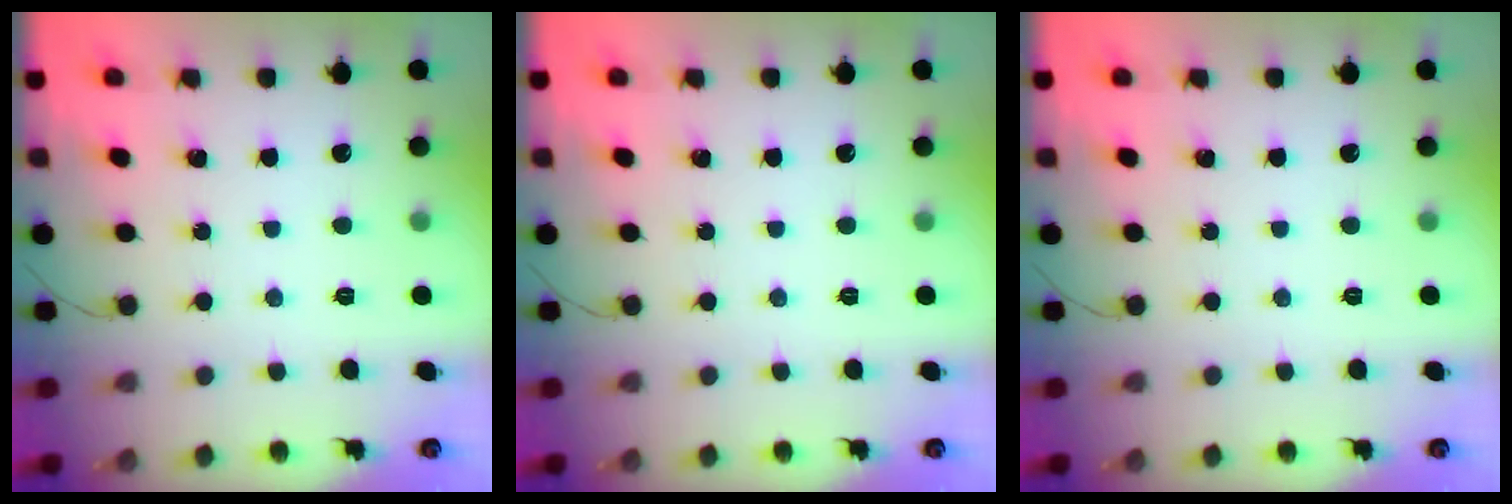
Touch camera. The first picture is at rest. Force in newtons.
{"total": 0.0}
{"total": 0.0}